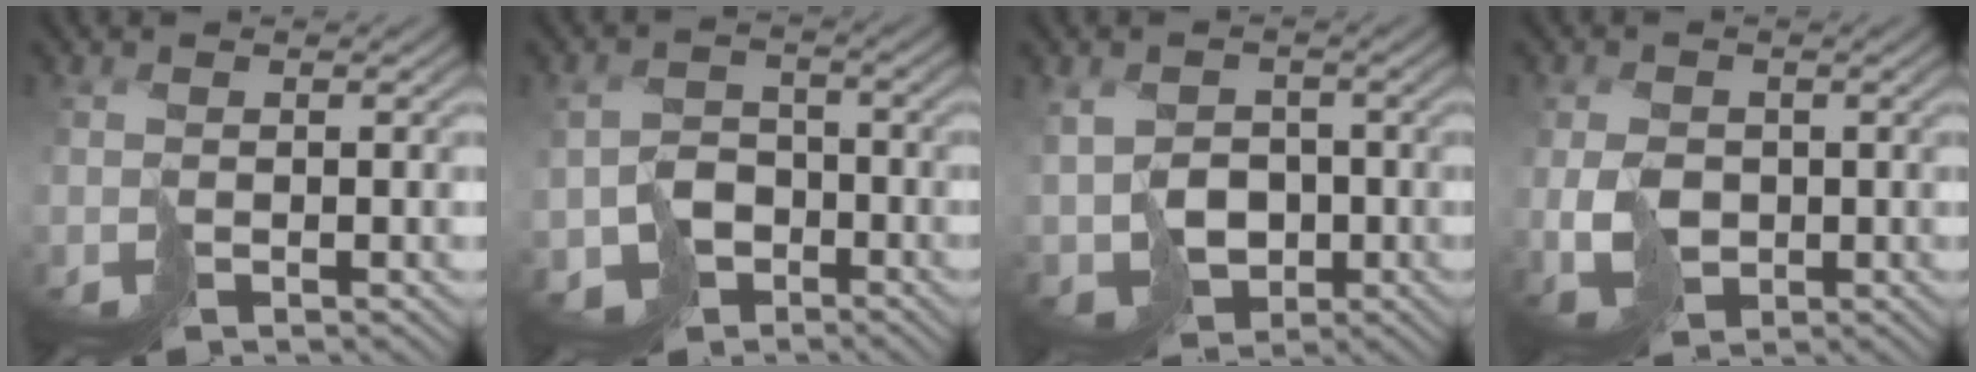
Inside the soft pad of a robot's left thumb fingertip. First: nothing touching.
{"total": 4.2, "force": [-1.9, 3.7, 0.5], "torque": [-0.008, -0.005, -0.033]}
{"total": 4.9, "force": [-0.2, 4.6, 1.8], "torque": [-0.039, -0.011, -0.001]}
{"total": 3.8, "force": [0.0, 3.3, 1.9], "torque": [-0.051, -0.010, 0.007]}